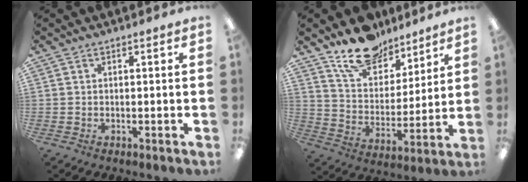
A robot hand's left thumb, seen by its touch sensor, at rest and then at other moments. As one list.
[{"total": 15.5, "force": [12.4, 7.5, 5.3], "torque": [-0.091, -0.081, 0.229]}]